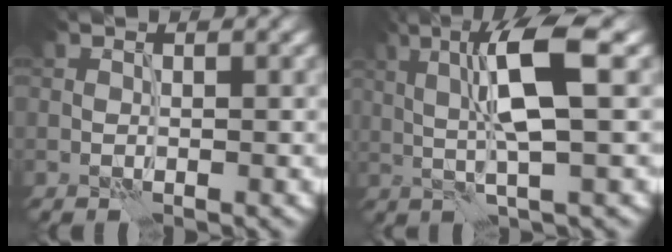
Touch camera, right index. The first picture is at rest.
{"total": 6.2, "force": [1.0, 0.4, 6.1], "torque": [-0.119, 0.012, 0.019]}